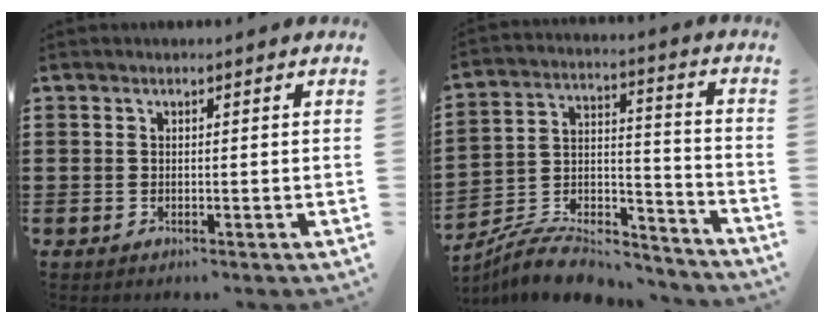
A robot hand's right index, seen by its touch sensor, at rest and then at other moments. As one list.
[{"total": 9.2, "force": [-8.4, 2.5, 2.7], "torque": [-0.036, 0.025, -0.162]}]